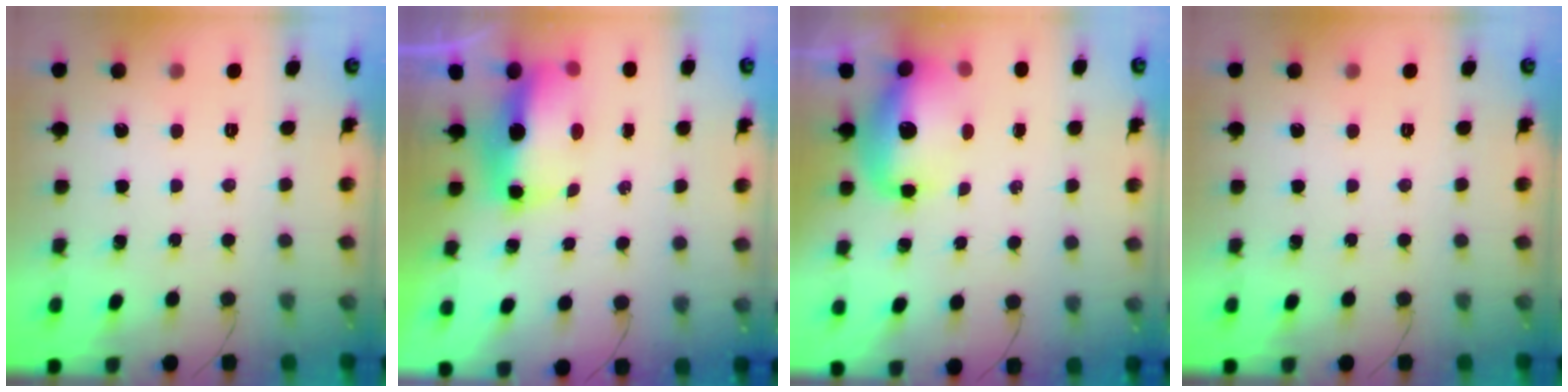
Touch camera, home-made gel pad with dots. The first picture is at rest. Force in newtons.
{"total": 14.9, "press": 10.6, "slide": 10.4}
{"total": 13.1, "press": 12.8, "slide": 2.8}
{"total": 0.0}